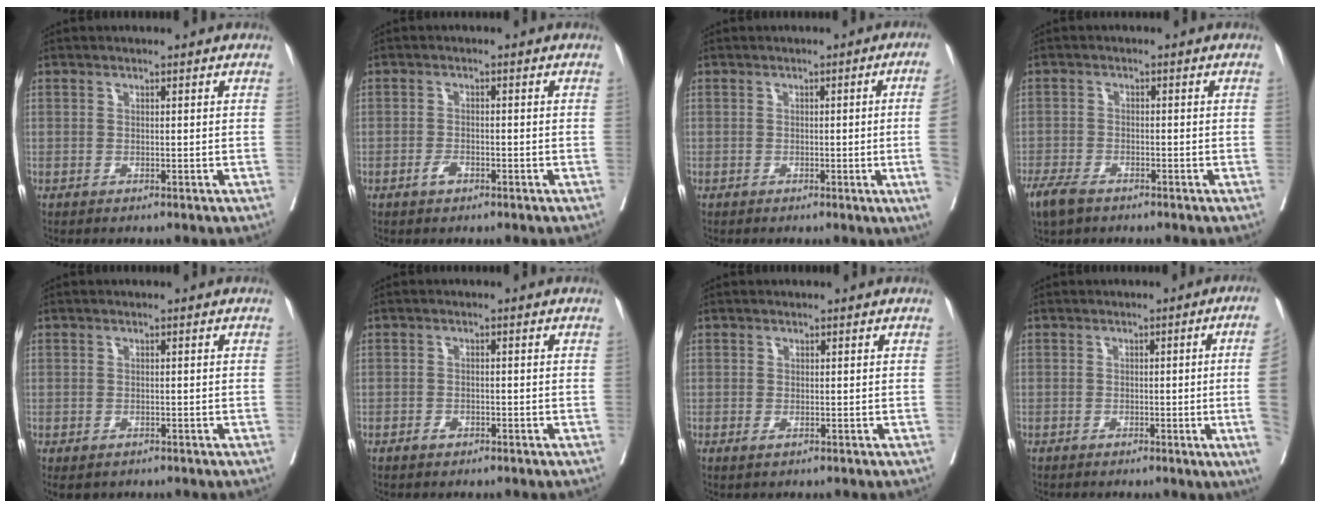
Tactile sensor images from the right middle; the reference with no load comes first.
{"total": 1.7, "force": [-1.0, 0.8, 1.1], "torque": [-0.020, 0.002, -0.018]}
{"total": 8.0, "force": [-1.0, -2.5, 7.5], "torque": [-0.081, -0.017, -0.012]}
{"total": 5.4, "force": [-4.1, 2.0, 2.9], "torque": [-0.060, -0.011, -0.071]}
{"total": 1.7, "force": [-1.1, 1.1, 0.7], "torque": [-0.013, -0.003, -0.010]}
{"total": 1.2, "force": [-0.8, 0.7, 0.5], "torque": [-0.009, 0.003, -0.011]}
{"total": 0.6, "force": [-0.2, 0.2, 0.5], "torque": [-0.010, -0.003, -0.001]}
{"total": 9.7, "force": [-1.3, -3.1, 9.1], "torque": [-0.094, -0.019, -0.016]}